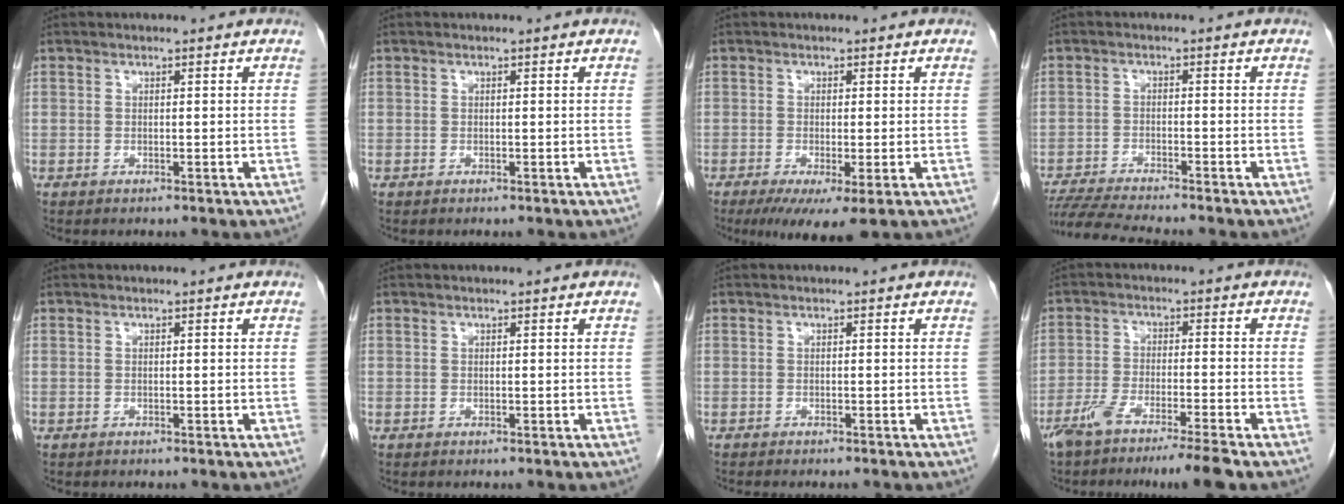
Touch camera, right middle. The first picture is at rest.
{"total": 0.0}
{"total": 5.7, "force": [-2.4, 1.0, 5.1], "torque": [-0.074, -0.017, -0.032]}
{"total": 8.1, "force": [-7.4, -0.7, 3.1], "torque": [-0.050, -0.018, -0.127]}
{"total": 0.0}
{"total": 0.0}
{"total": 3.4, "force": [-3.0, 0.7, 1.5], "torque": [-0.017, -0.006, -0.035]}
{"total": 9.0, "force": [-6.9, -0.5, 5.8], "torque": [-0.092, -0.015, -0.115]}